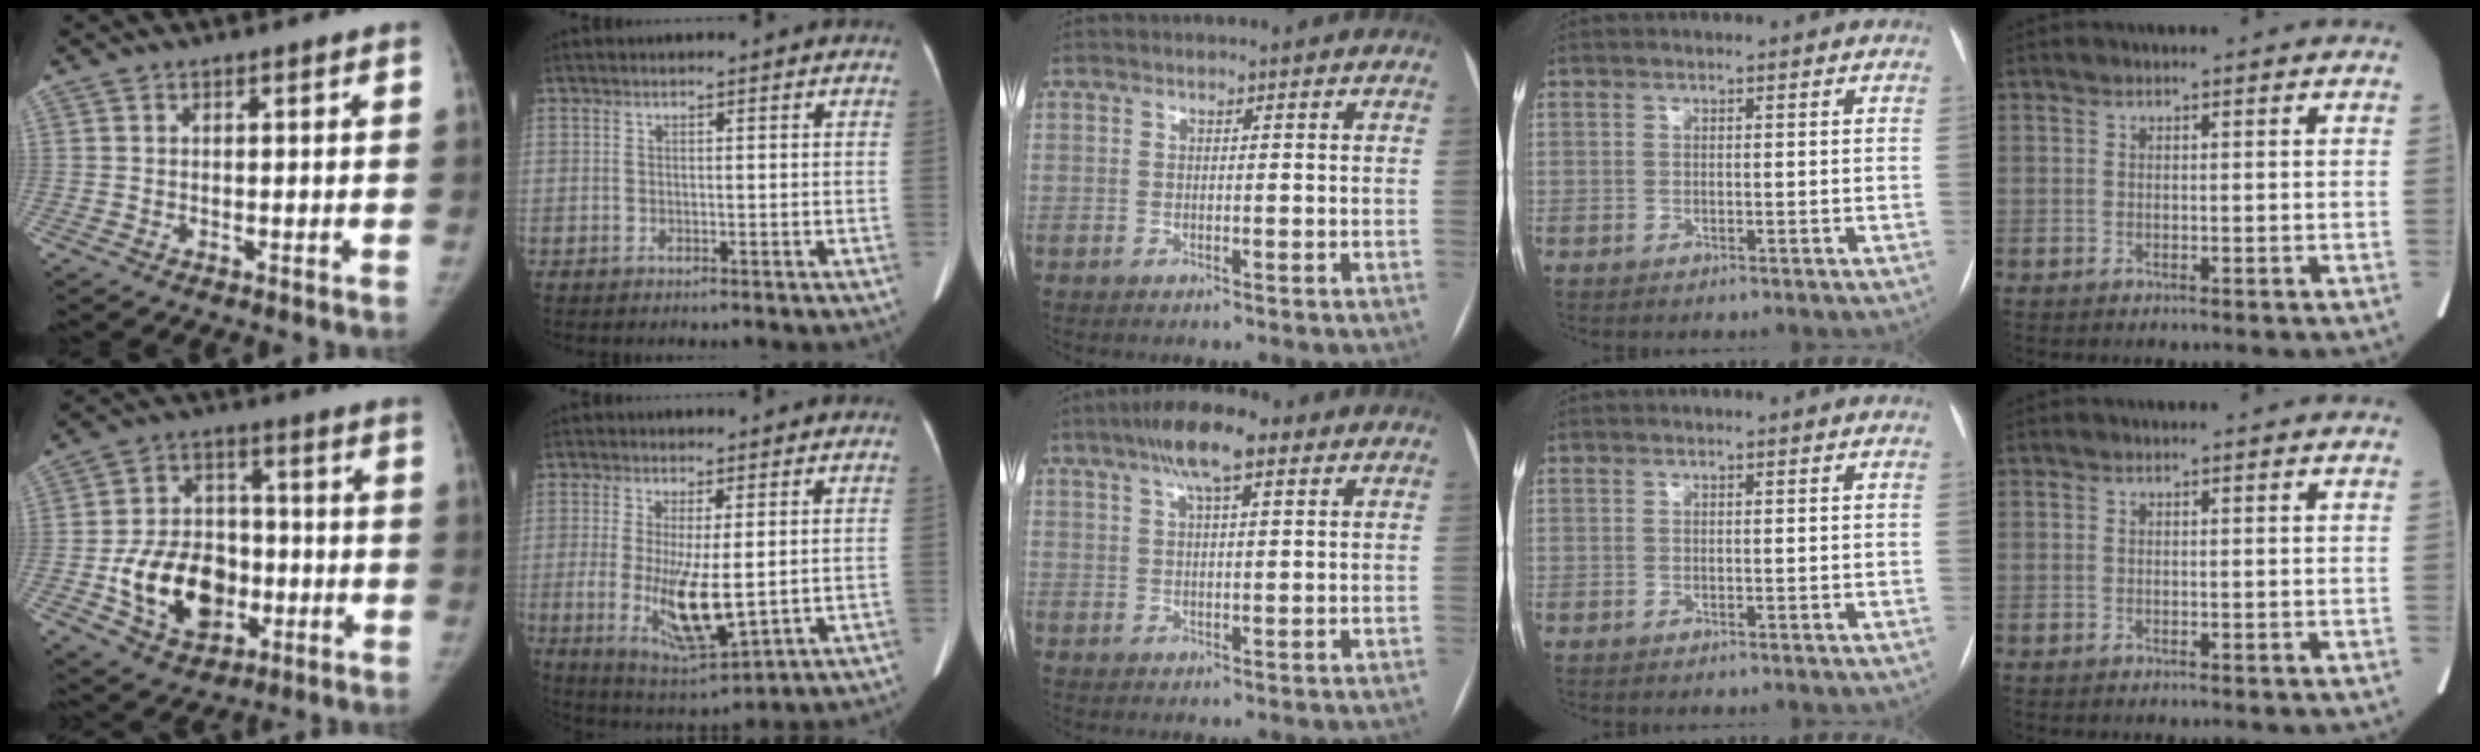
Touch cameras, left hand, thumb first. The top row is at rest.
{"thumb": {"total": 17.0, "force": [-4.3, 12.6, 10.5], "torque": [-0.132, 0.024, -0.061]}, "index": {"total": 9.7, "force": [-0.8, 2.3, 9.4], "torque": [-0.178, -0.031, 0.001]}, "middle": {"total": 7.9, "force": [4.6, 1.8, 6.2], "torque": [-0.112, 0.022, 0.073]}}